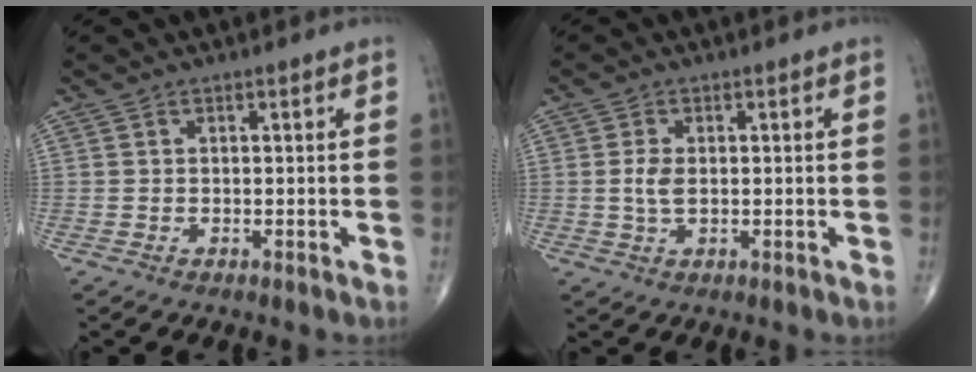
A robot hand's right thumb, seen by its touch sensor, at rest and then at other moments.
{"total": 3.2, "force": [0.1, 1.7, 2.7], "torque": [-0.060, 0.000, 0.002]}